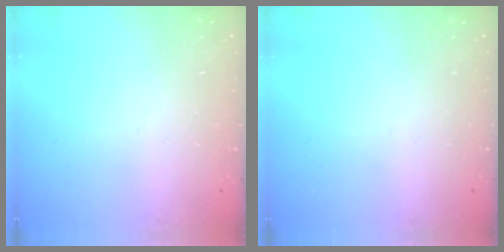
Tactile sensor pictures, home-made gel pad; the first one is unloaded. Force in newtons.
{"total": 0.0}